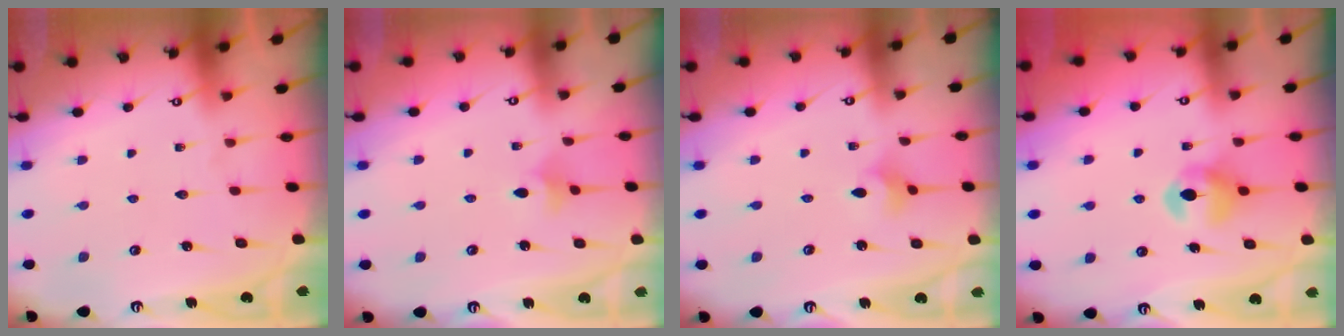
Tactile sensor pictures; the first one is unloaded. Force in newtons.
{"total": 5.9, "press": 5.8, "slide": 1.0}
{"total": 3.3, "press": 3.2, "slide": 0.7}
{"total": 7.5, "press": 7.4, "slide": 0.5}